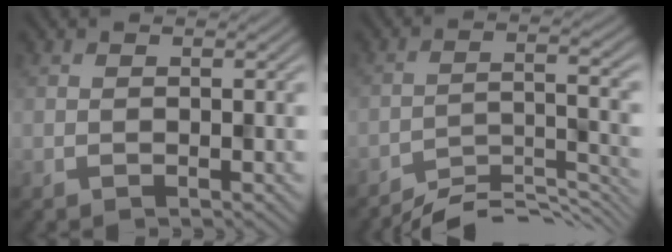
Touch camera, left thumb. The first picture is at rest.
{"total": 7.7, "force": [-6.8, 1.1, 3.4], "torque": [-0.059, 0.005, -0.109]}